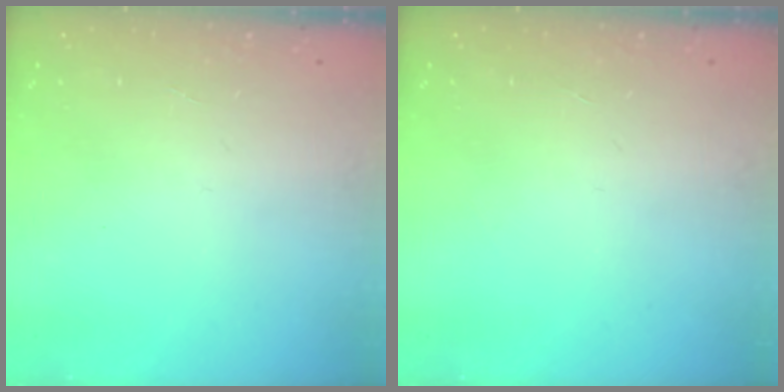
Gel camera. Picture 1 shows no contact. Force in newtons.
{"total": 0.0}